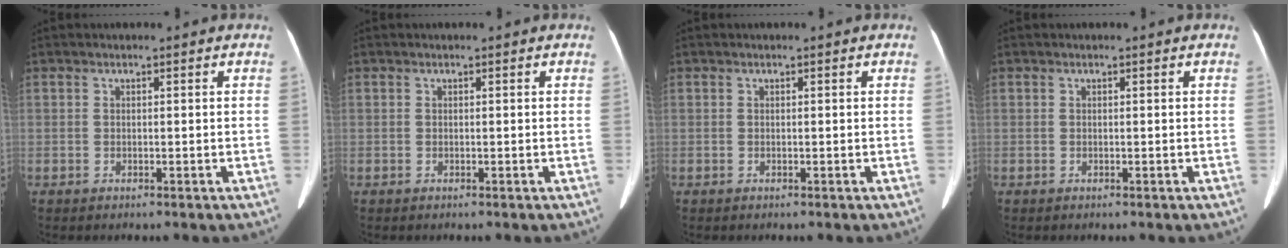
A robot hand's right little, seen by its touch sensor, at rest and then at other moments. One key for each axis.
{"total": 0.0}
{"total": 0.0}
{"total": 0.0}